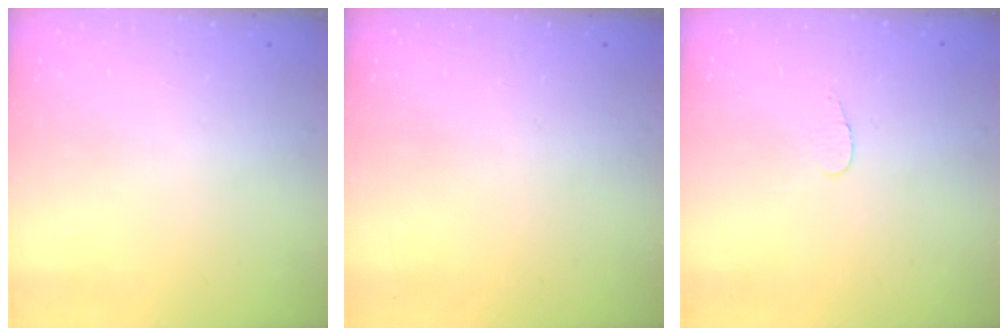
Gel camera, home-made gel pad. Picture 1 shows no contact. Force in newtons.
{"total": 0.0}
{"total": 2.8, "press": 2.8, "slide": 0.3}